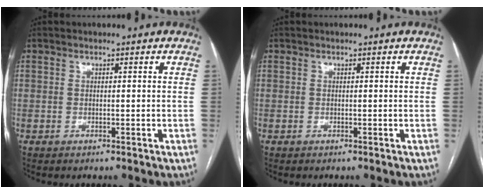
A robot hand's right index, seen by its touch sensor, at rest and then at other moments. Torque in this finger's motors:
{"motor_torque": [0.14, 0.00, -0.02, 0.00]}